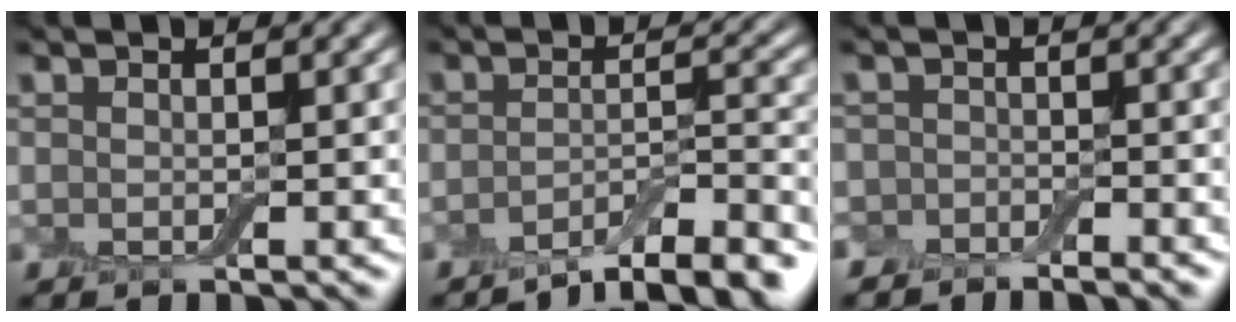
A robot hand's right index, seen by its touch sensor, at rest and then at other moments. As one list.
[{"total": 6.5, "force": [-5.3, 1.4, 3.6], "torque": [-0.055, 0.004, -0.084]}, {"total": 2.4, "force": [-2.1, 1.1, 0.4], "torque": [0.009, 0.006, -0.042]}]